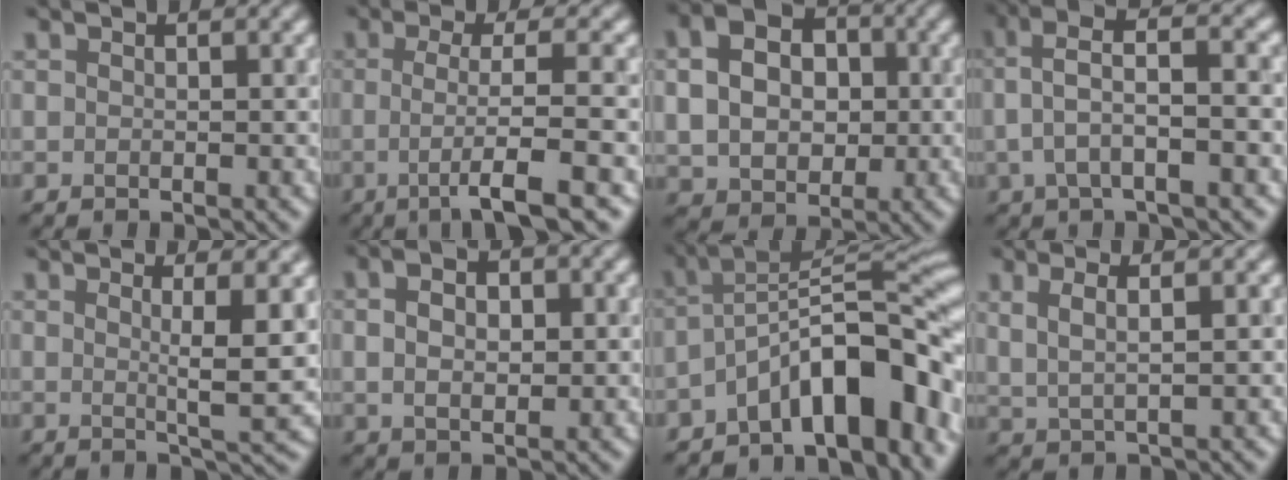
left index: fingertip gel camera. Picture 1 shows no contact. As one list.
[{"total": 5.7, "force": [-1.2, 0.9, 5.5], "torque": [-0.086, -0.003, -0.023]}, {"total": 7.5, "force": [1.0, 5.7, 4.8], "torque": [-0.101, 0.011, 0.014]}, {"total": 5.3, "force": [0.4, 1.4, 5.1], "torque": [-0.098, 0.020, 0.001]}, {"total": 4.8, "force": [0.8, 0.7, 4.7], "torque": [-0.067, -0.002, 0.014]}, {"total": 4.5, "force": [0.8, 2.6, 3.6], "torque": [-0.058, 0.014, 0.008]}, {"total": 11.9, "force": [-5.5, 4.1, 9.8], "torque": [-0.132, 0.019, -0.095]}, {"total": 3.2, "force": [1.6, 1.3, 2.5], "torque": [-0.038, 0.003, 0.018]}]